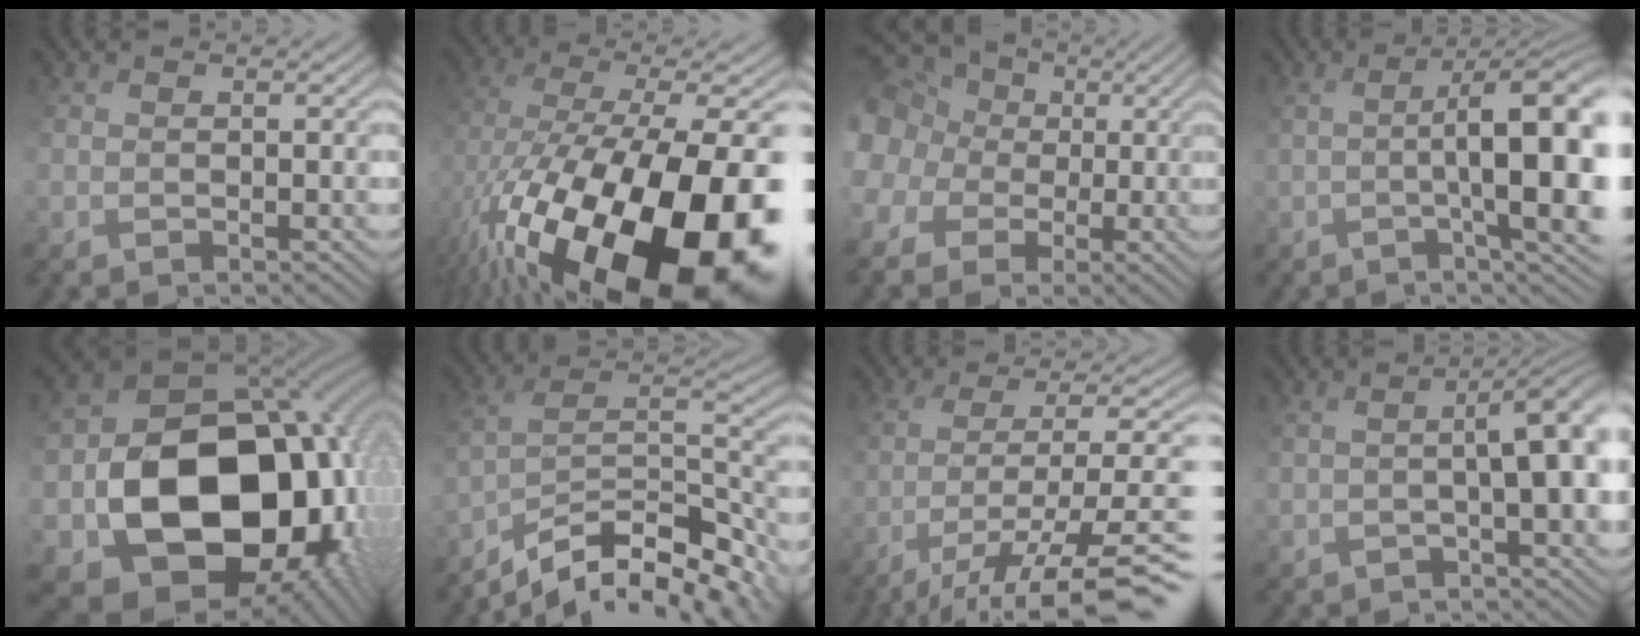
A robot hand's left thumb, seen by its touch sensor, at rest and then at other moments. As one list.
[{"total": 18.4, "force": [-7.5, 9.7, 13.8], "torque": [-0.276, -0.065, -0.075]}, {"total": 15.5, "force": [1.4, 14.6, 5.1], "torque": [-0.195, 0.006, -0.005]}, {"total": 12.7, "force": [-1.0, 3.5, 12.2], "torque": [-0.134, 0.000, 0.004]}, {"total": 20.6, "force": [-2.9, 16.1, 12.6], "torque": [-0.264, -0.045, 0.000]}, {"total": 12.4, "force": [-9.4, 4.1, 6.9], "torque": [-0.160, 0.005, -0.142]}, {"total": 10.7, "force": [-5.8, 3.3, 8.3], "torque": [-0.157, 0.002, -0.085]}, {"total": 5.0, "force": [-0.3, 0.9, 4.9], "torque": [-0.051, 0.011, -0.001]}]